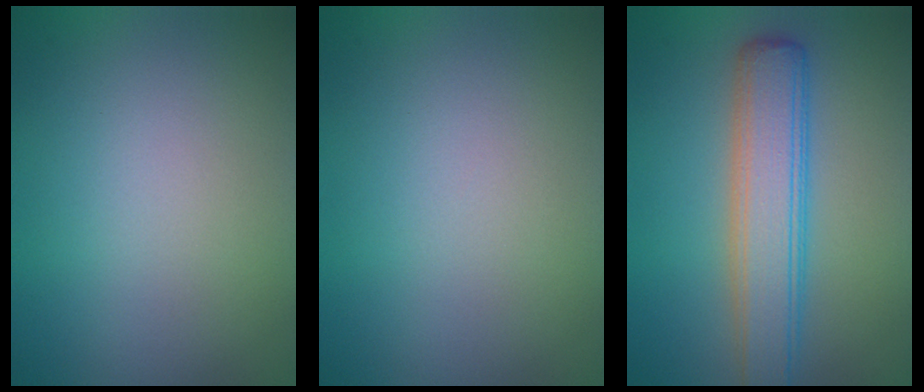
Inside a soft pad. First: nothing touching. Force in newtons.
{"total": 0.0}
{"total": 5.4, "press": 5.4, "slide": 0.1}